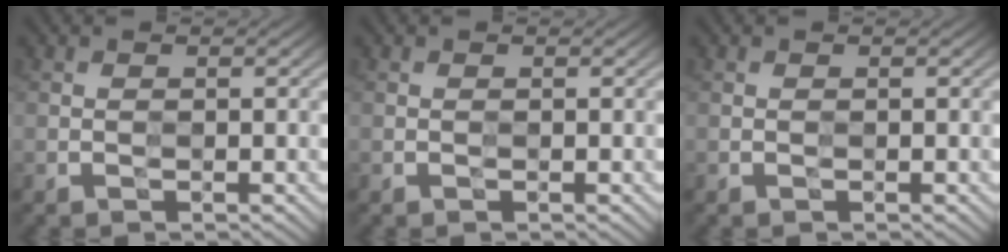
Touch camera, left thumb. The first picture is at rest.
{"total": 0.0}
{"total": 0.0}